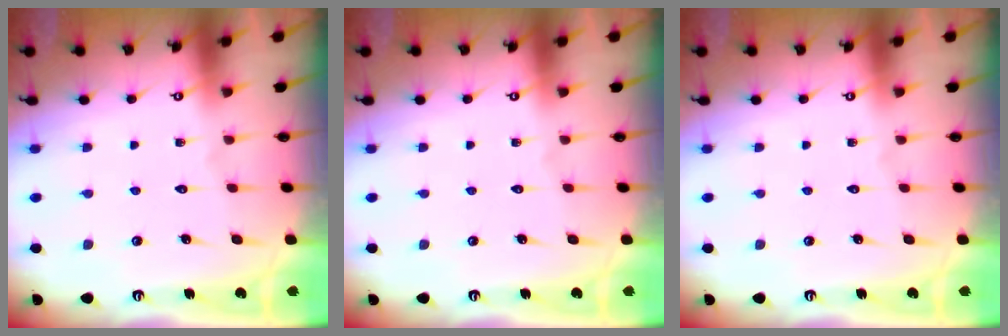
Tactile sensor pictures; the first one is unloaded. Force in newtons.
{"total": 0.0}
{"total": 0.0}